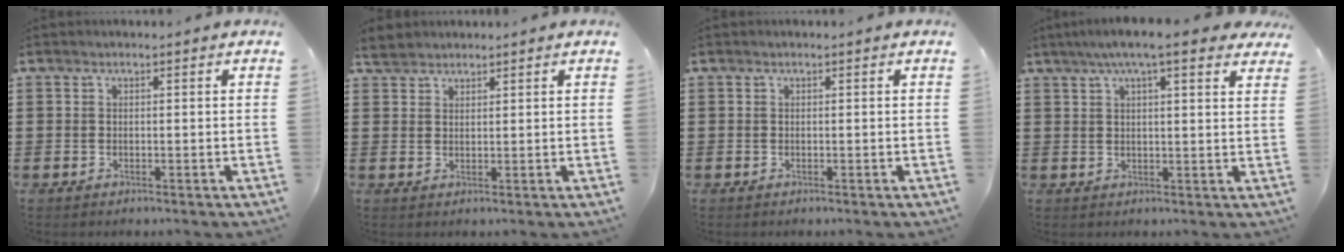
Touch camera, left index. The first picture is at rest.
{"total": 2.3, "force": [2.0, 0.9, 0.4], "torque": [-0.015, 0.006, 0.040]}
{"total": 0.0}
{"total": 6.4, "force": [4.7, 0.7, 4.3], "torque": [-0.089, -0.003, 0.079]}